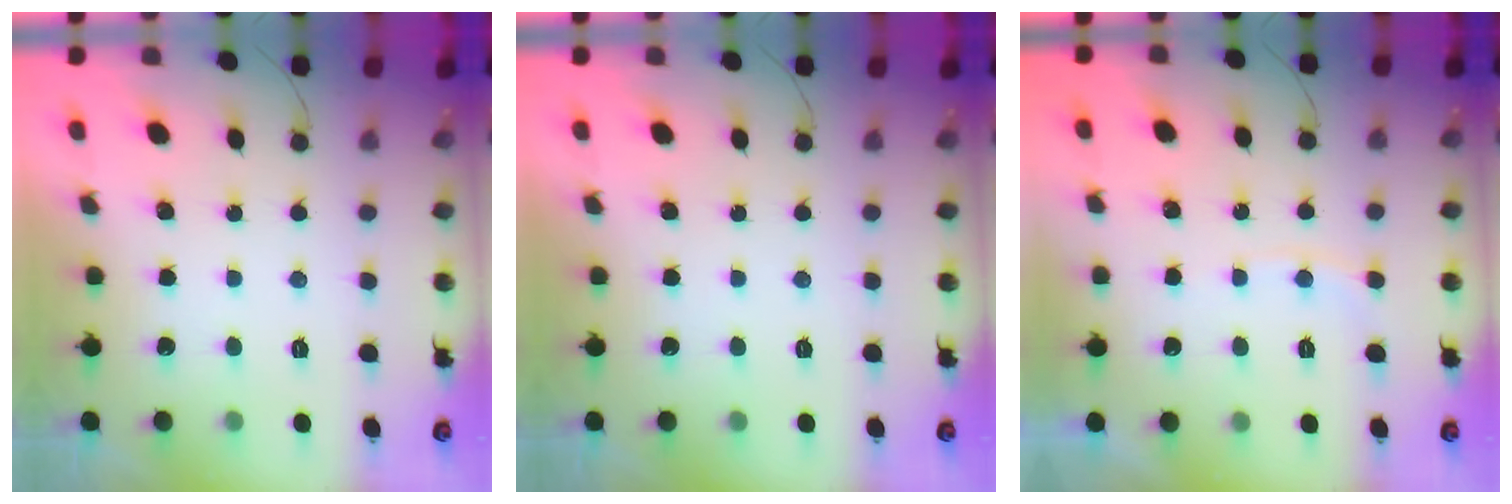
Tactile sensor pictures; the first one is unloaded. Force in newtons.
{"total": 0.0}
{"total": 4.7, "press": 4.7, "slide": 0.6}